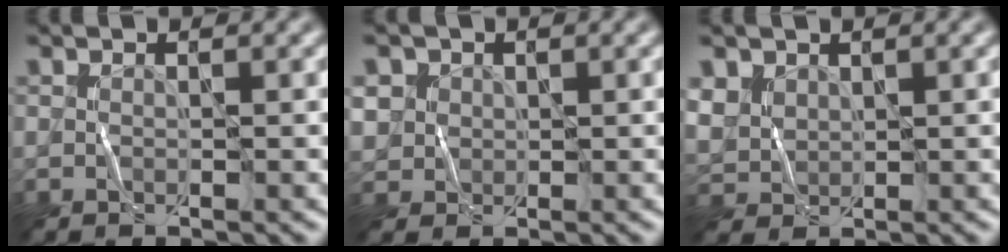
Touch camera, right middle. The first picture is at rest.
{"total": 2.7, "force": [1.0, 2.5, 0.3], "torque": [-0.028, 0.007, 0.016]}
{"total": 2.1, "force": [1.3, 1.6, 0.2], "torque": [-0.024, 0.000, 0.031]}